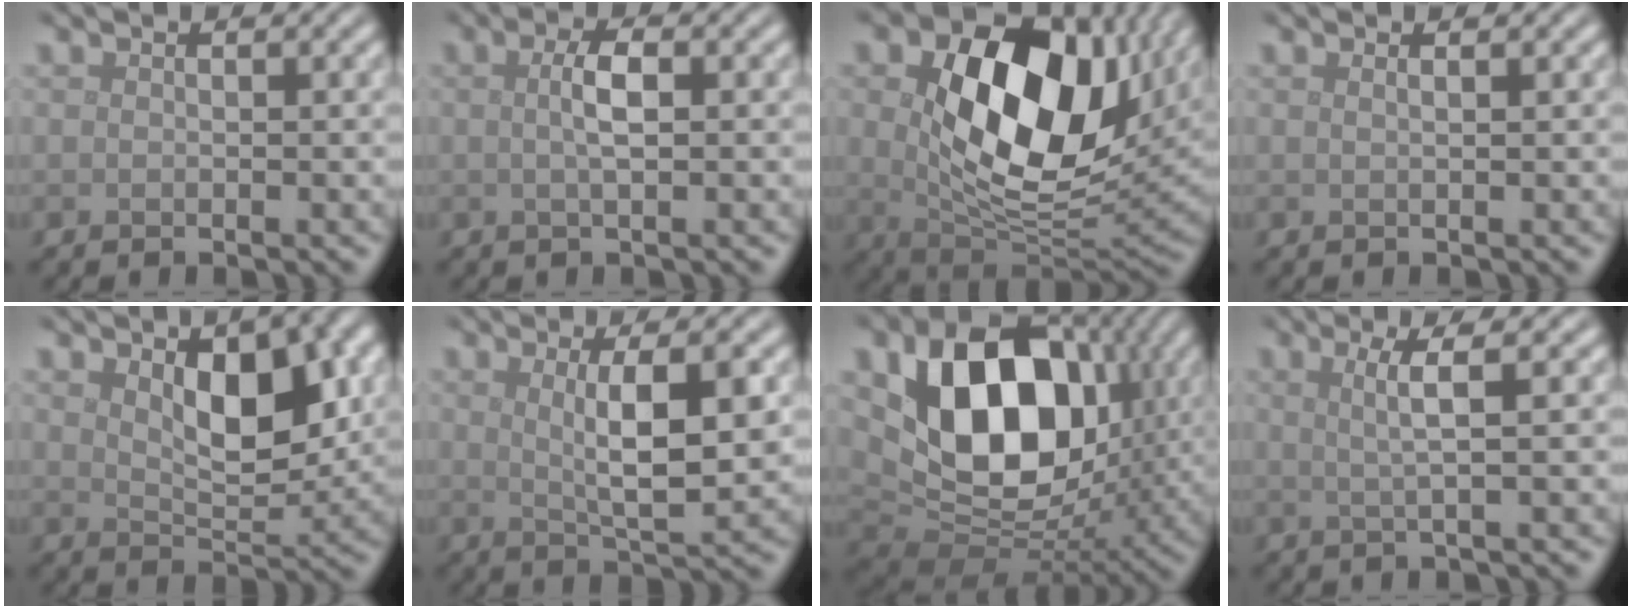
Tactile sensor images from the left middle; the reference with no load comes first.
{"total": 2.2, "force": [0.2, 0.5, 2.2], "torque": [-0.039, 0.008, 0.001]}
{"total": 14.6, "force": [3.6, 8.9, 11.0], "torque": [-0.187, -0.017, 0.075]}
{"total": 1.0, "force": [0.6, 0.4, 0.7], "torque": [-0.002, -0.002, -0.002]}
{"total": 6.6, "force": [1.9, 3.2, 5.4], "torque": [-0.086, -0.005, 0.040]}
{"total": 5.4, "force": [0.9, 1.2, 5.2], "torque": [-0.083, -0.003, 0.019]}
{"total": 14.4, "force": [3.2, 10.2, 9.7], "torque": [-0.157, -0.010, 0.057]}
{"total": 3.0, "force": [0.8, 0.4, 2.8], "torque": [-0.051, 0.002, 0.013]}